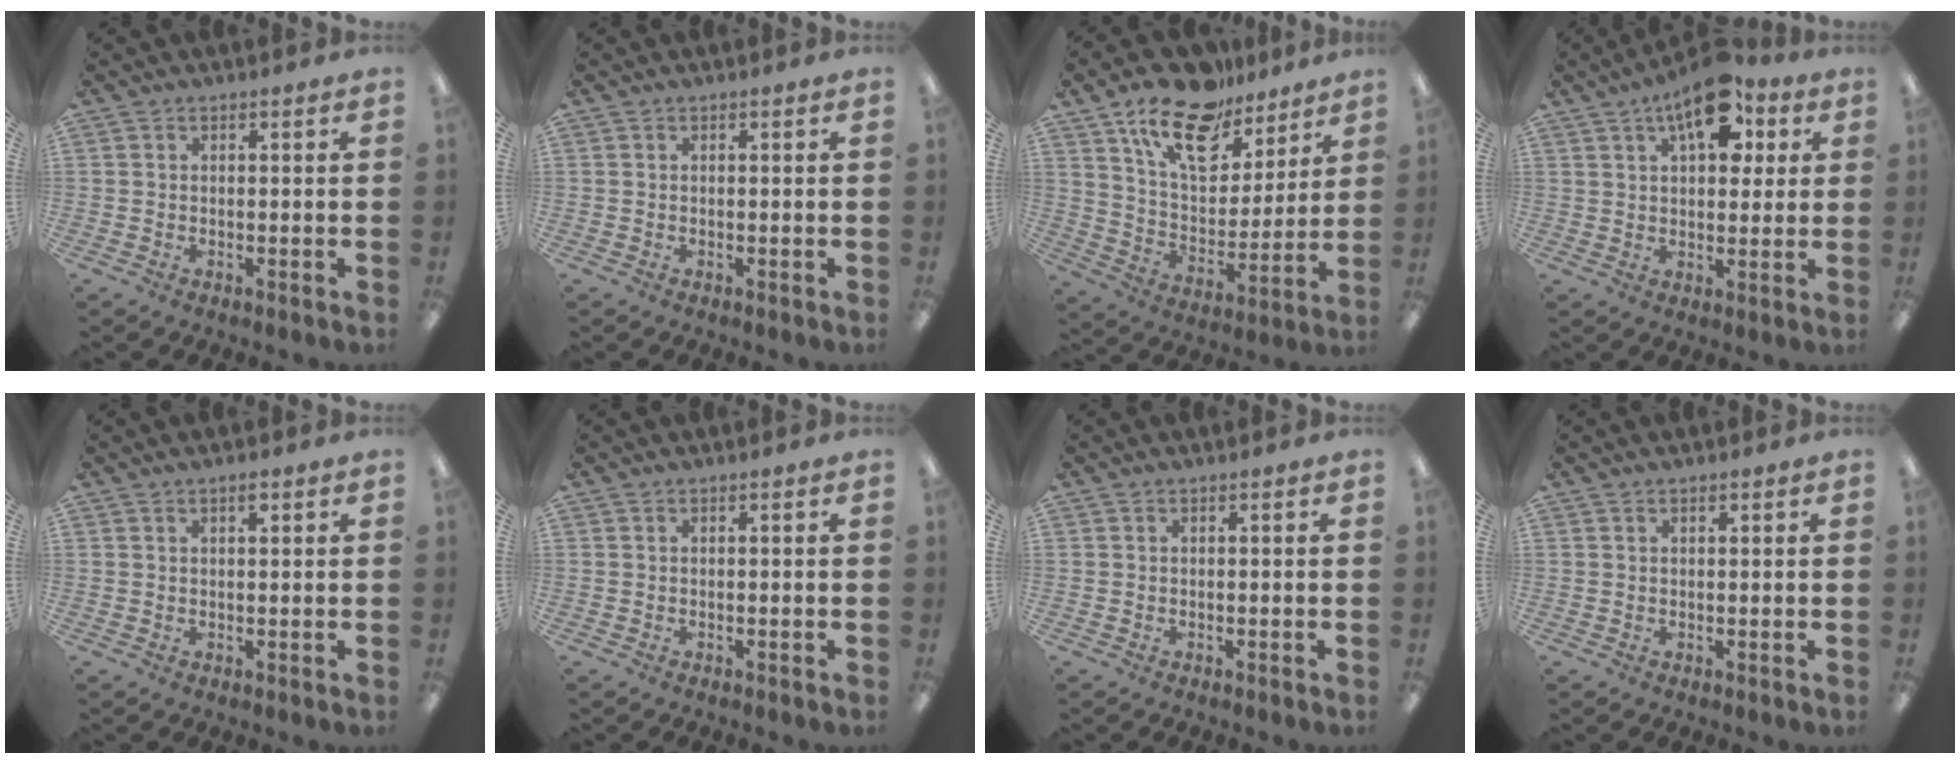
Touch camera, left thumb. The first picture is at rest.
{"total": 0.0}
{"total": 18.3, "force": [12.7, 9.3, 9.2], "torque": [-0.158, -0.069, 0.224]}
{"total": 13.9, "force": [7.1, 7.1, 9.6], "torque": [-0.130, -0.023, 0.118]}
{"total": 1.8, "force": [1.2, 0.6, 1.2], "torque": [-0.009, -0.005, 0.017]}
{"total": 0.0}
{"total": 0.0}
{"total": 0.8, "force": [0.6, 0.3, 0.4], "torque": [-0.008, 0.002, 0.011]}